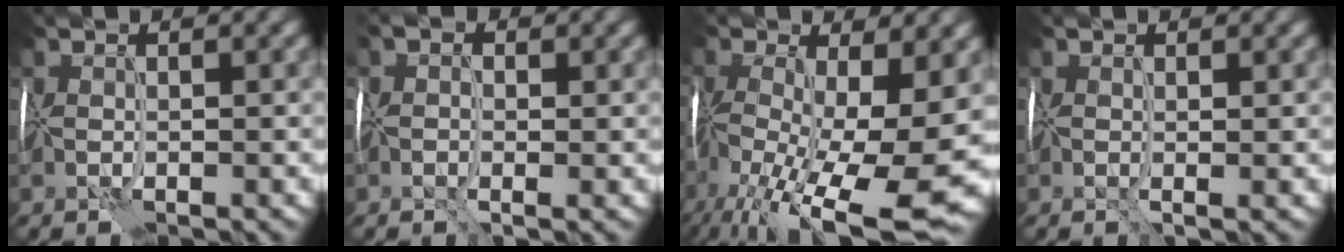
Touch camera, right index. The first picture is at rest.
{"total": 1.0, "force": [-0.1, 0.7, 0.7], "torque": [-0.020, 0.003, -0.007]}
{"total": 15.6, "force": [-4.4, 6.3, 13.5], "torque": [-0.261, -0.015, -0.066]}
{"total": 0.7, "force": [0.2, 0.1, 0.7], "torque": [-0.019, -0.001, 0.002]}